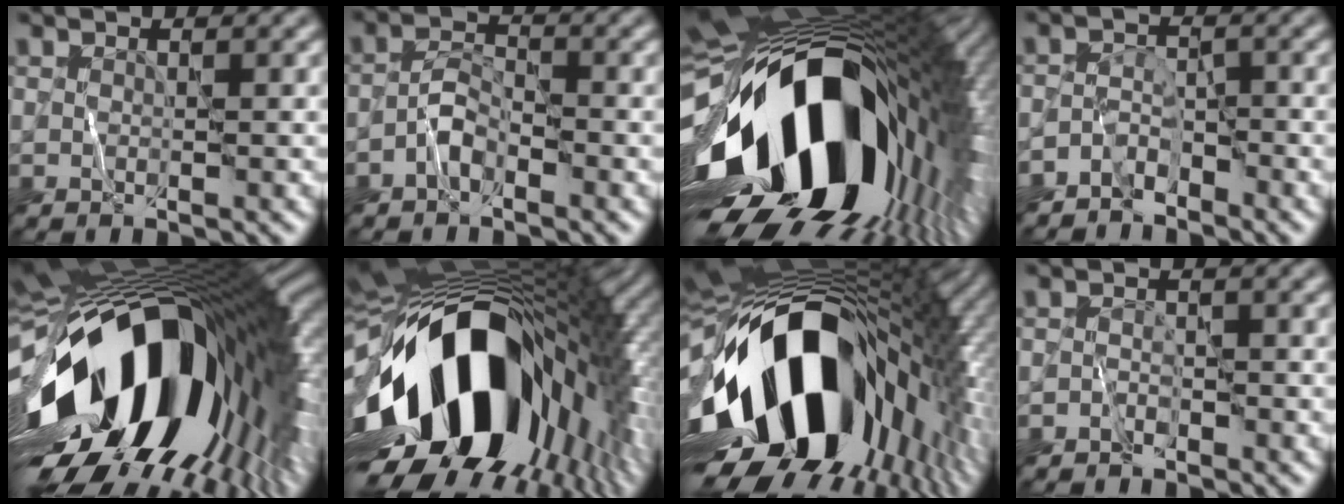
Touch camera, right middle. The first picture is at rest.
{"total": 2.3, "force": [-1.5, 1.1, 1.3], "torque": [-0.019, 0.012, -0.034]}
{"total": 21.7, "force": [-4.0, 12.2, 17.6], "torque": [-0.312, -0.064, -0.069]}
{"total": 2.8, "force": [-2.5, 1.2, 0.5], "torque": [-0.002, 0.003, -0.056]}
{"total": 20.0, "force": [-3.5, 10.8, 16.5], "torque": [-0.295, -0.033, -0.061]}
{"total": 19.3, "force": [-3.9, 10.7, 15.6], "torque": [-0.265, -0.020, -0.071]}
{"total": 19.8, "force": [-3.7, 11.5, 15.7], "torque": [-0.274, -0.018, -0.069]}
{"total": 1.1, "force": [-1.0, 0.4, 0.0], "torque": [0.003, 0.008, -0.022]}